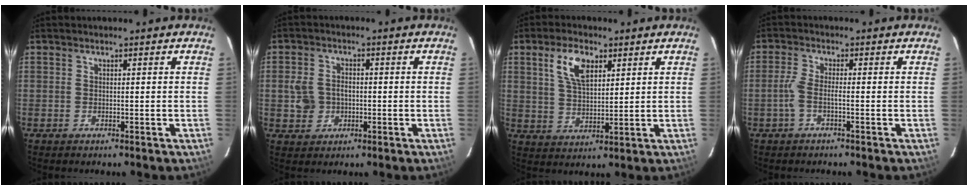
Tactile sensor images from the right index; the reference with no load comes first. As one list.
[{"total": 5.3, "force": [-0.7, 4.6, 2.4], "torque": [-0.055, 0.011, -0.007]}, {"total": 8.0, "force": [3.7, 3.9, 5.8], "torque": [-0.109, 0.012, 0.074]}, {"total": 2.8, "force": [-1.3, 0.3, 2.5], "torque": [-0.061, 0.002, -0.025]}]